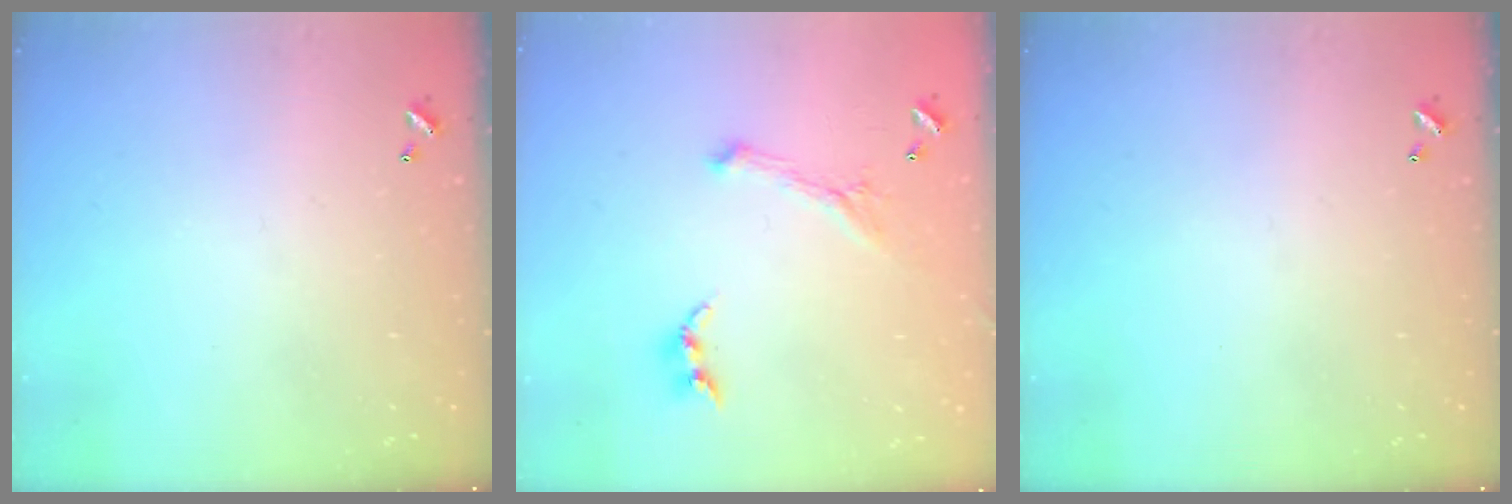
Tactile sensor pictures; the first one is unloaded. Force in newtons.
{"total": 1.6, "press": 1.5, "slide": 0.4}
{"total": 0.0}